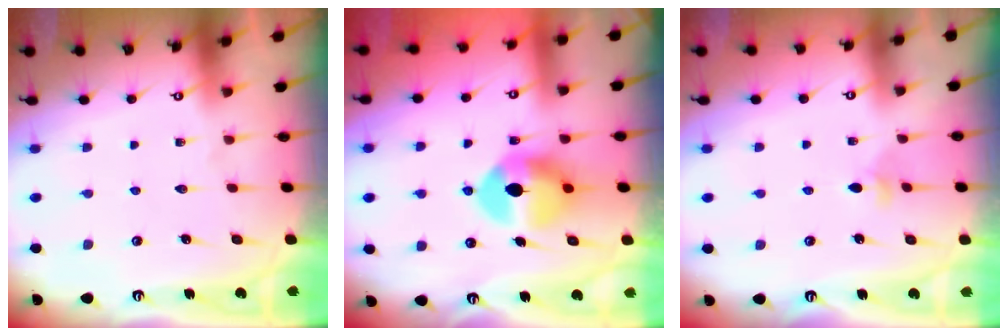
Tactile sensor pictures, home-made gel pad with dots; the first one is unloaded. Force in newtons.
{"total": 11.0, "press": 10.9, "slide": 1.3}
{"total": 3.9, "press": 3.8, "slide": 0.9}